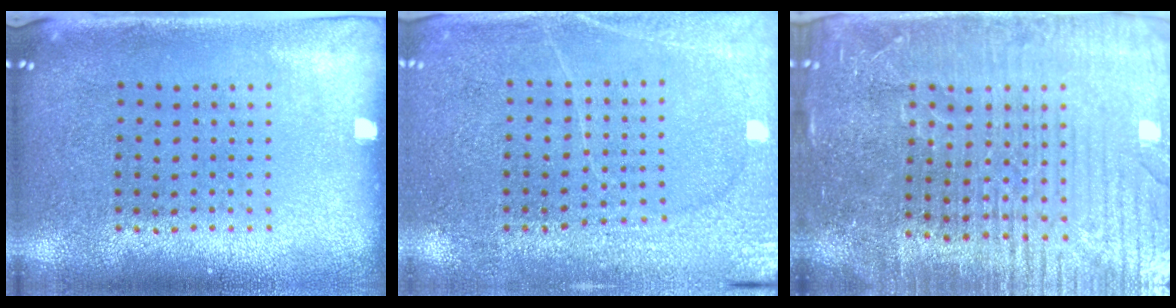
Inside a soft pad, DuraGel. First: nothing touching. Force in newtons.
{"total": 2.8, "press": 2.7, "slide": 0.7}
{"total": 5.0, "press": 4.7, "slide": 1.9}